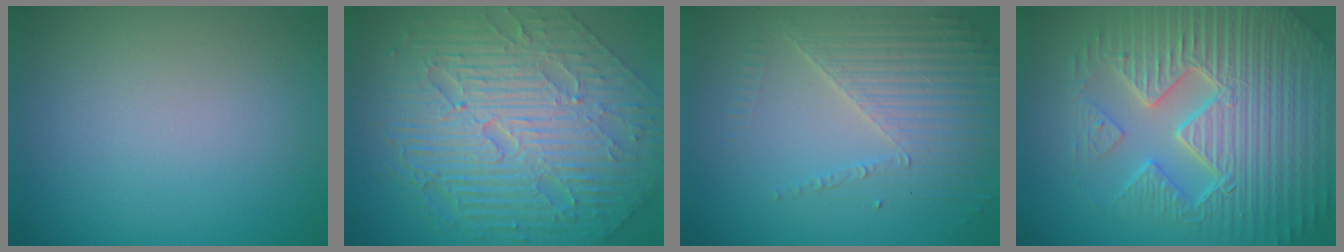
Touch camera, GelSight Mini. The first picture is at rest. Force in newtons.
{"total": 11.4, "press": 7.5, "slide": 8.6}
{"total": 4.0, "press": 3.7, "slide": 1.5}
{"total": 9.8, "press": 6.9, "slide": 7.0}